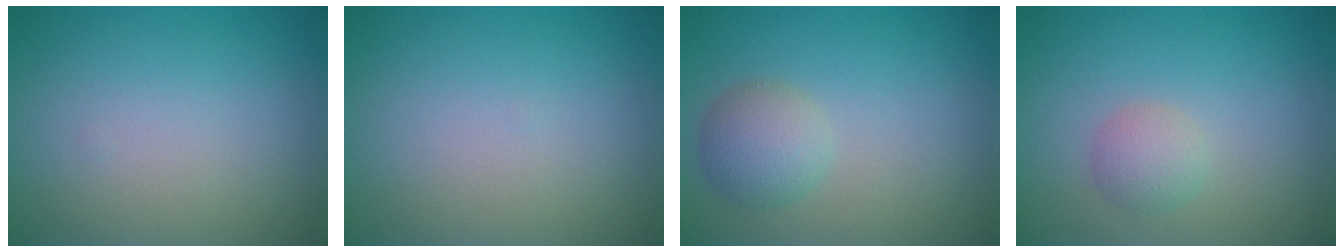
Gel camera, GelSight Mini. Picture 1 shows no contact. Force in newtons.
{"total": 0.0}
{"total": 2.9, "press": 2.9, "slide": 0.0}
{"total": 1.9, "press": 1.9, "slide": 0.1}